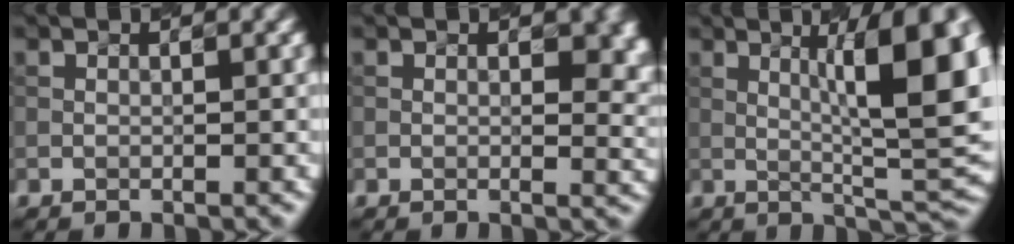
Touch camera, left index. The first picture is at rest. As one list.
[{"total": 3.4, "force": [0.9, 1.7, 2.8], "torque": [-0.025, -0.003, 0.020]}, {"total": 10.9, "force": [2.0, 2.3, 10.5], "torque": [-0.139, 0.006, 0.040]}]